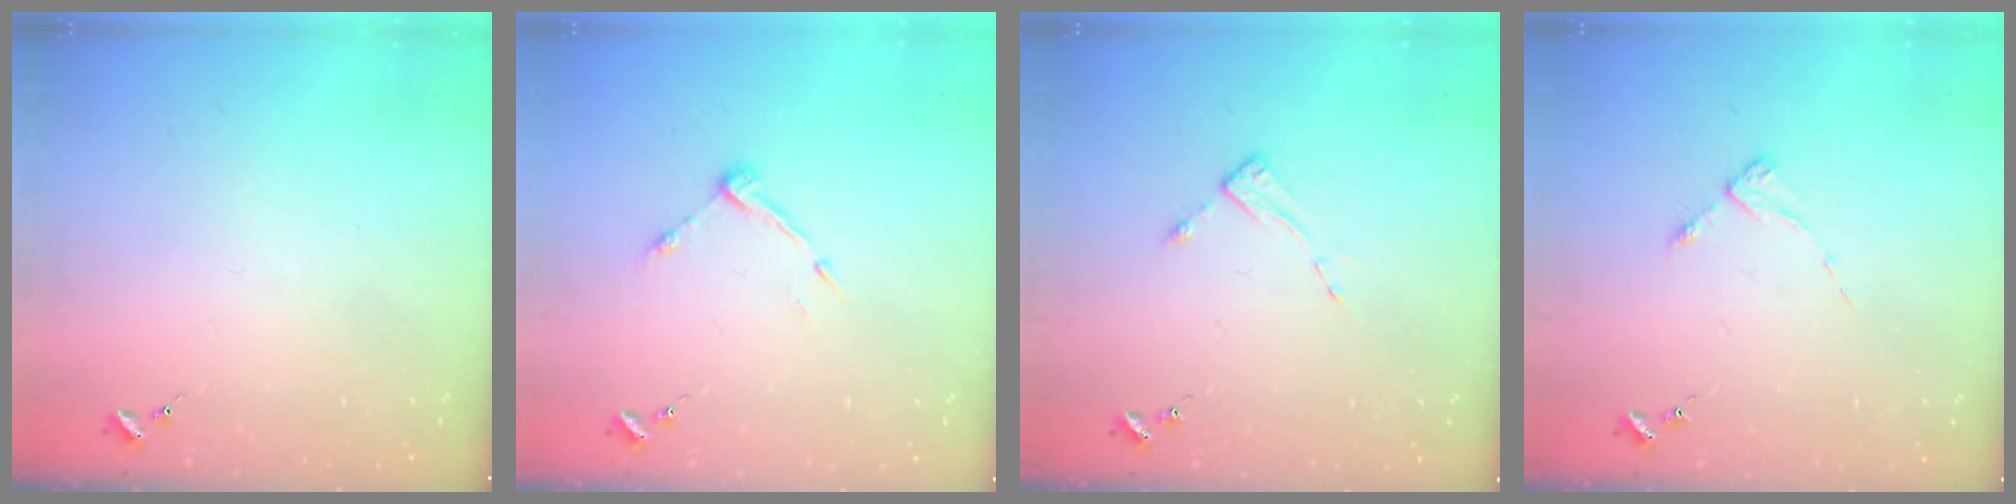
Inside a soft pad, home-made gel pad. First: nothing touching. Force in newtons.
{"total": 6.9, "press": 6.9, "slide": 0.3}
{"total": 2.6, "press": 2.6, "slide": 0.3}
{"total": 2.9, "press": 2.8, "slide": 0.4}